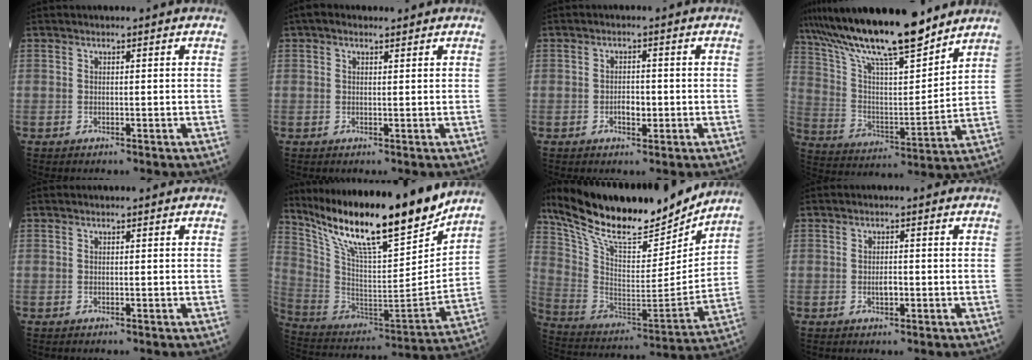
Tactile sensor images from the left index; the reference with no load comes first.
{"total": 2.0, "force": [1.4, 0.9, 1.2], "torque": [-0.027, 0.018, 0.022]}
{"total": 2.2, "force": [-0.6, 1.2, 1.8], "torque": [-0.028, 0.004, -0.008]}
{"total": 20.0, "force": [16.5, 2.6, 10.9], "torque": [-0.197, 0.012, 0.293]}
{"total": 0.0}
{"total": 23.6, "force": [19.4, 2.3, 13.2], "torque": [-0.241, -0.025, 0.328]}
{"total": 25.2, "force": [21.2, 5.6, 12.4], "torque": [-0.227, -0.010, 0.345]}
{"total": 1.6, "force": [-0.4, 0.7, 1.4], "torque": [-0.024, 0.002, -0.006]}